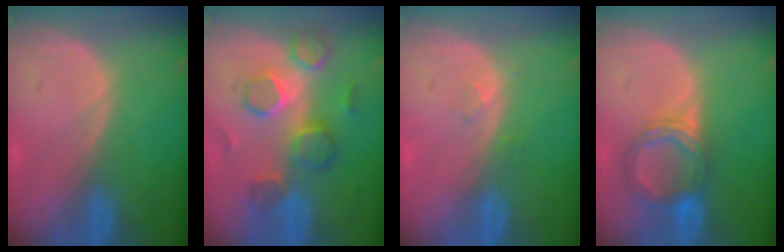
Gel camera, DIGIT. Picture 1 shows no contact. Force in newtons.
{"total": 8.2, "press": 8.0, "slide": 1.8}
{"total": 1.4, "press": 1.3, "slide": 0.6}
{"total": 5.6, "press": 5.6, "slide": 0.4}